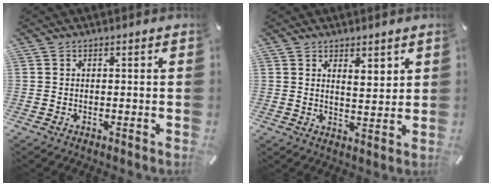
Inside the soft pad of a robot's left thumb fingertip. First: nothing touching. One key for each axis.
{"total": 4.1, "fx": 3.1, "fy": 2.1, "fz": 1.7, "tx": -0.009, "ty": -0.021, "tz": 0.050}